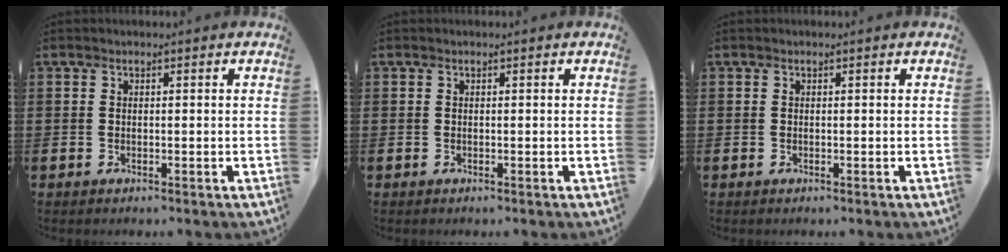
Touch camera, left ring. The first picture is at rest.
{"total": 0.0}
{"total": 0.0}